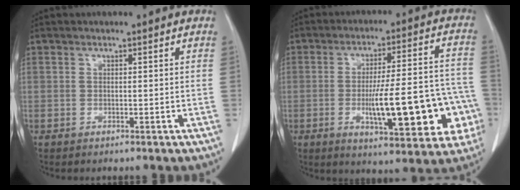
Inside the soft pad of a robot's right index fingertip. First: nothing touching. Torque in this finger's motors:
{"motor_torque": [1.98, -0.16, 0.40, 0.19]}